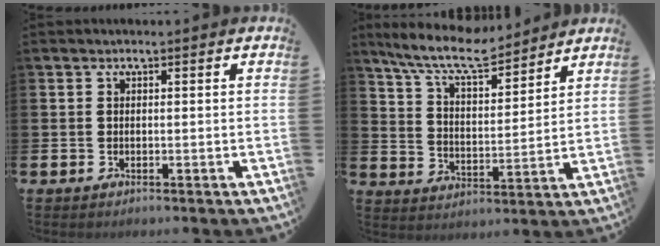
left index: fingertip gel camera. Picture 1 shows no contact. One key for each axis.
{"total": 9.4, "fx": 8.5, "fy": 1.8, "fz": 3.8, "tx": -0.098, "ty": -0.044, "tz": 0.150}